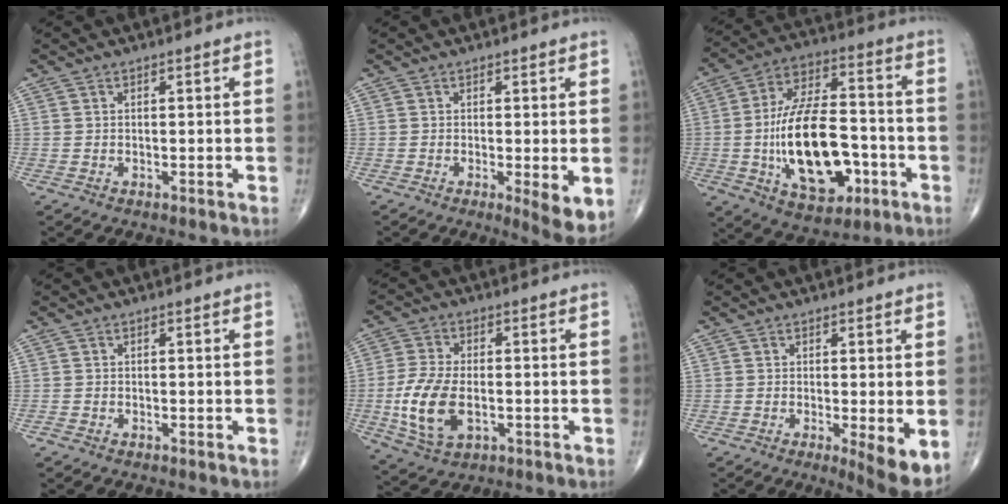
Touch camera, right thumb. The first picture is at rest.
{"total": 5.4, "force": [-0.9, 1.4, 5.1], "torque": [-0.078, -0.017, -0.014]}
{"total": 21.6, "force": [-5.0, 11.3, 17.7], "torque": [-0.291, 0.030, -0.072]}
{"total": 0.5, "force": [-0.4, 0.2, 0.3], "torque": [-0.010, -0.003, -0.012]}
{"total": 11.7, "force": [-2.4, 6.5, 9.4], "torque": [-0.197, 0.001, -0.039]}
{"total": 6.3, "force": [-1.2, 1.5, 6.0], "torque": [-0.090, -0.020, -0.019]}